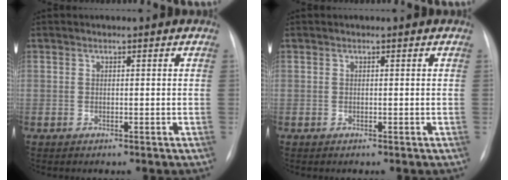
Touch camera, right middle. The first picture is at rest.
{"total": 0.0}